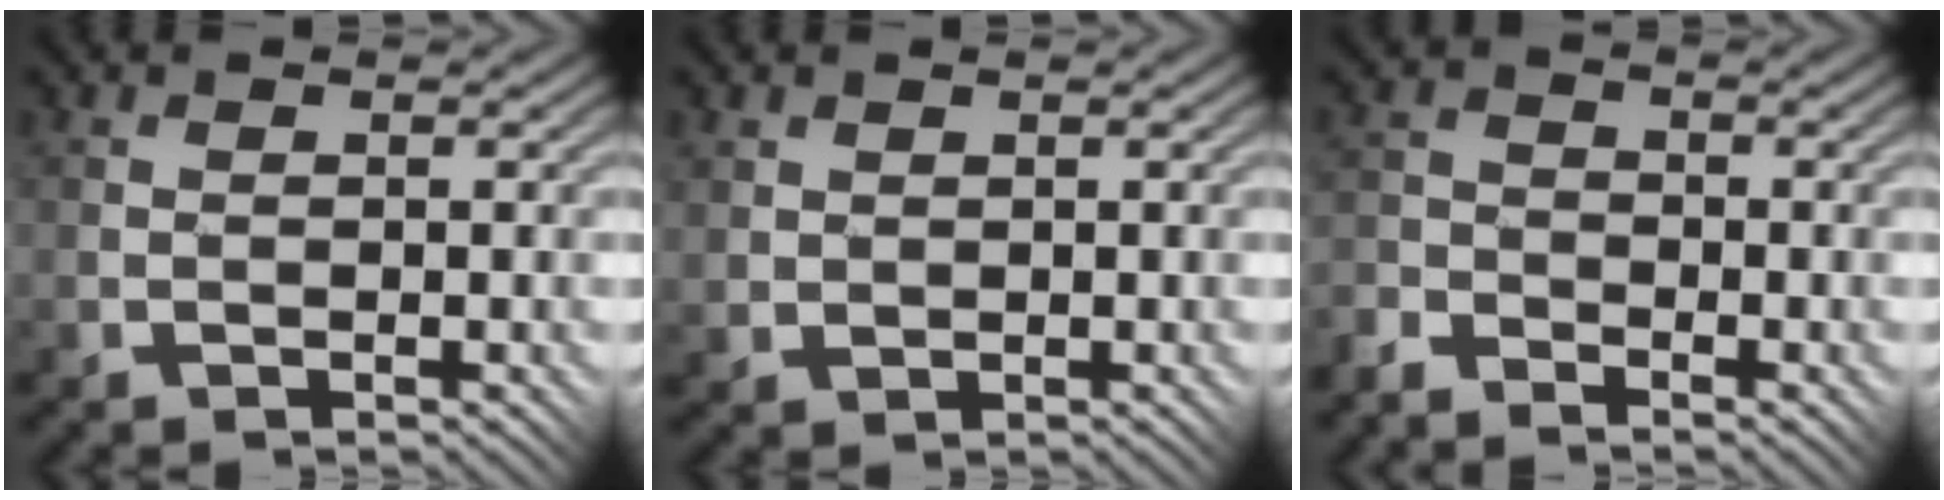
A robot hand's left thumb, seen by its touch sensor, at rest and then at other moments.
{"total": 1.6, "force": [0.9, 1.3, 0.4], "torque": [-0.019, -0.004, 0.021]}
{"total": 3.5, "force": [-3.1, 1.5, 0.7], "torque": [-0.021, 0.002, -0.071]}